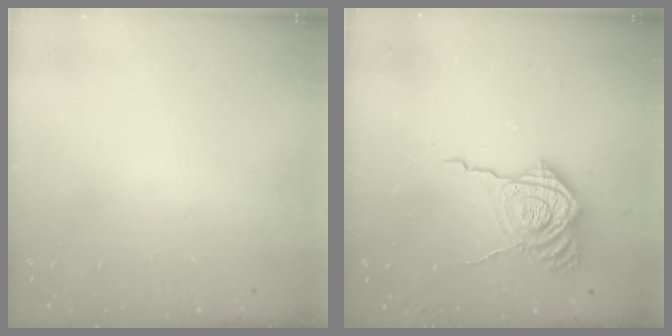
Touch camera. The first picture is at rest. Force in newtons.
{"total": 15.0, "press": 15.0, "slide": 1.2}